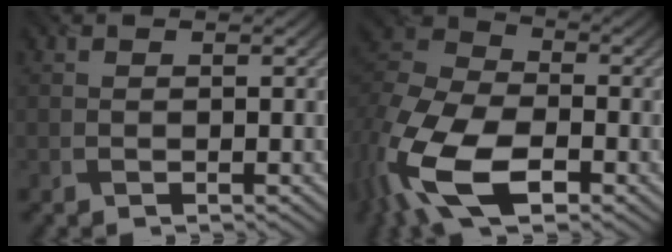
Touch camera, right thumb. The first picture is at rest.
{"total": 16.3, "force": [-7.3, 8.7, 11.7], "torque": [-0.300, -0.033, -0.151]}